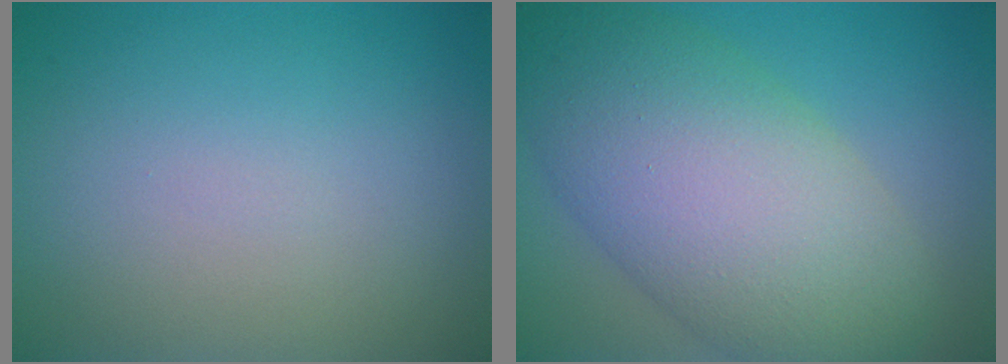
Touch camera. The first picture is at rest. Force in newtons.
{"total": 11.3, "press": 11.3, "slide": 0.4}